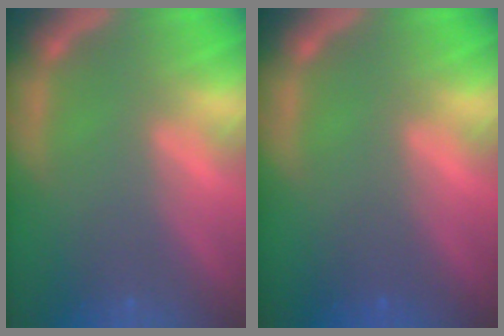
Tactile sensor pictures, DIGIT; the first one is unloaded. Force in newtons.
{"total": 0.9}